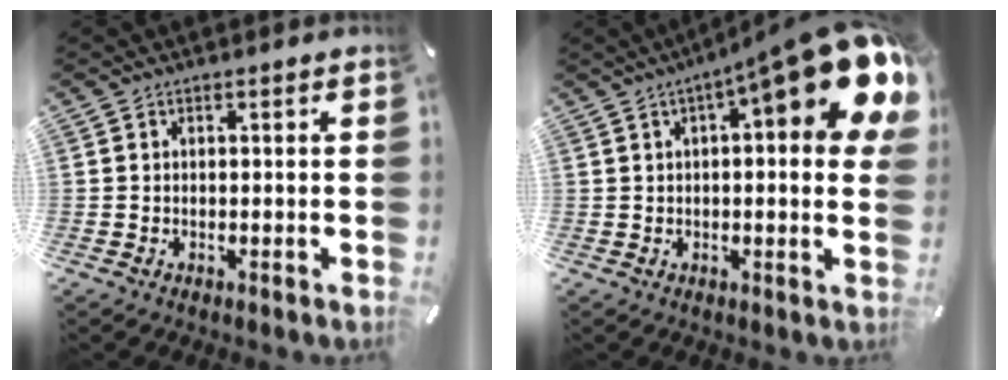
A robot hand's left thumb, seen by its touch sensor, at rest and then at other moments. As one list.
[{"total": 18.7, "force": [8.8, 3.6, 16.1], "torque": [-0.210, -0.067, 0.127]}]